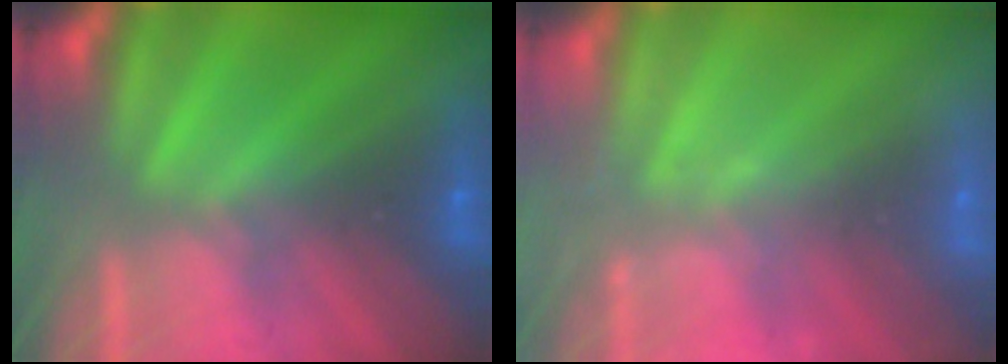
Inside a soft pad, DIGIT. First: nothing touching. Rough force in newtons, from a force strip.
{"total": 2.2}